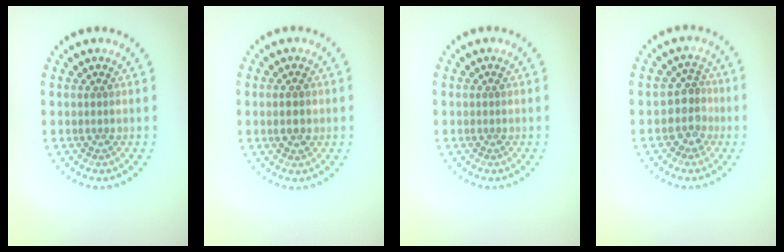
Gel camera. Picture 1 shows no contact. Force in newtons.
{"total": 2.2, "press": 2.2, "slide": 0.2}
{"total": 0.0}
{"total": 2.5, "press": 2.0, "slide": 1.5}